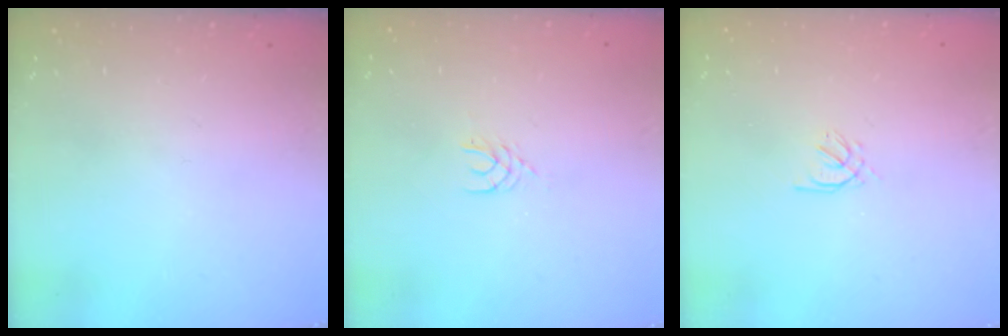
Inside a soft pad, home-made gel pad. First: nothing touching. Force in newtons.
{"total": 2.9, "press": 2.9, "slide": 0.4}
{"total": 0.9, "press": 0.8, "slide": 0.4}